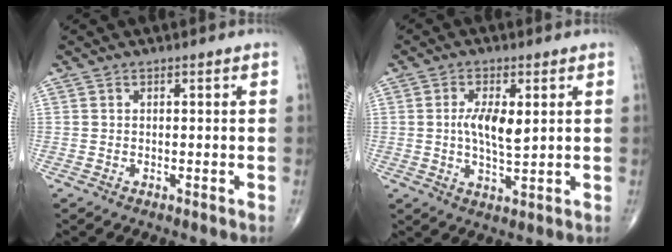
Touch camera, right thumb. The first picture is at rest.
{"total": 6.7, "force": [1.1, 2.6, 6.1], "torque": [-0.104, -0.012, 0.019]}